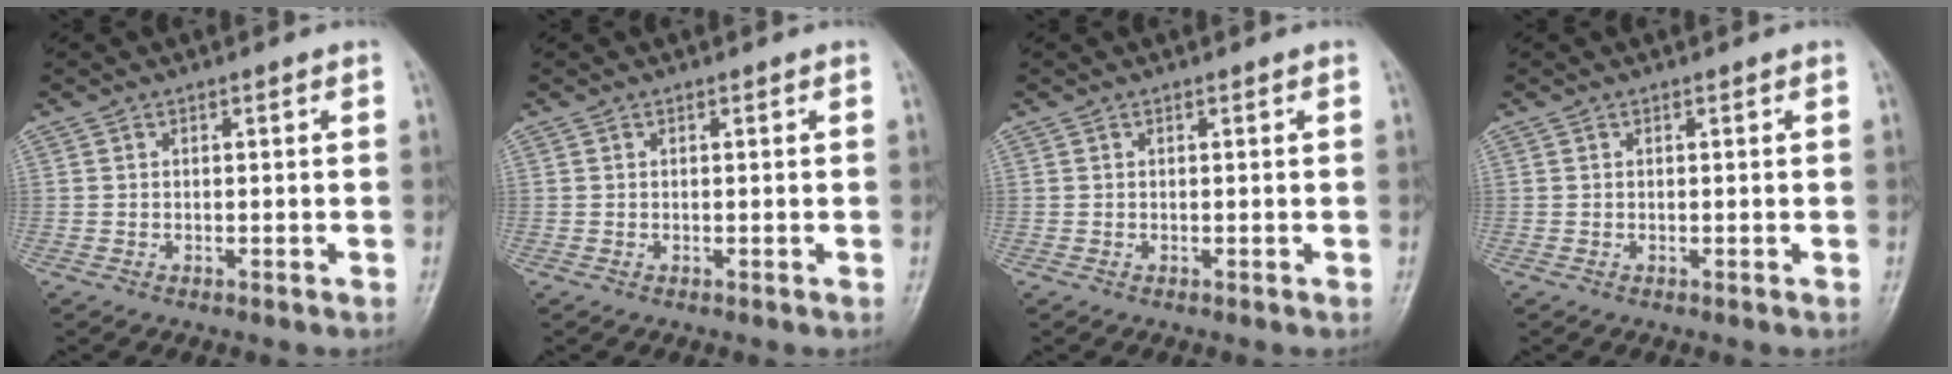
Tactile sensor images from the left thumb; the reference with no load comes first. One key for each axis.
{"total": 0.0}
{"total": 0.0}
{"total": 0.0}